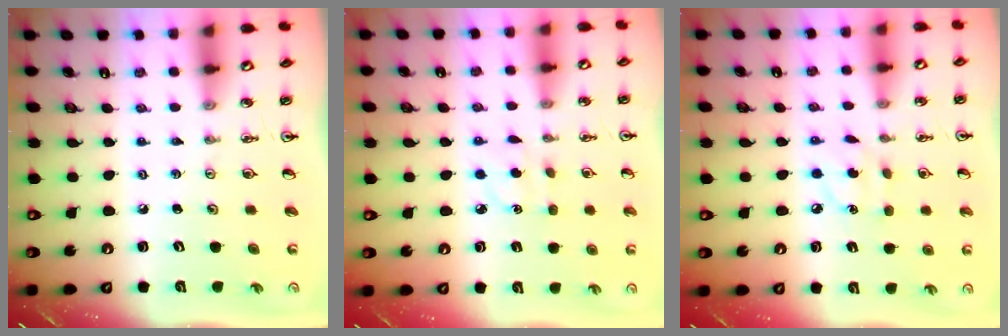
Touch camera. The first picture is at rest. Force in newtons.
{"total": 4.4, "press": 4.3, "slide": 0.6}
{"total": 4.1, "press": 4.1, "slide": 0.6}